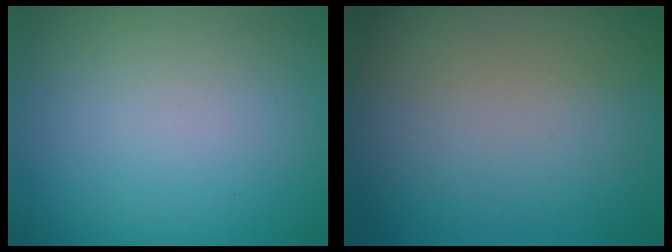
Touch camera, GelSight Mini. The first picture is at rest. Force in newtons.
{"total": 0.0}